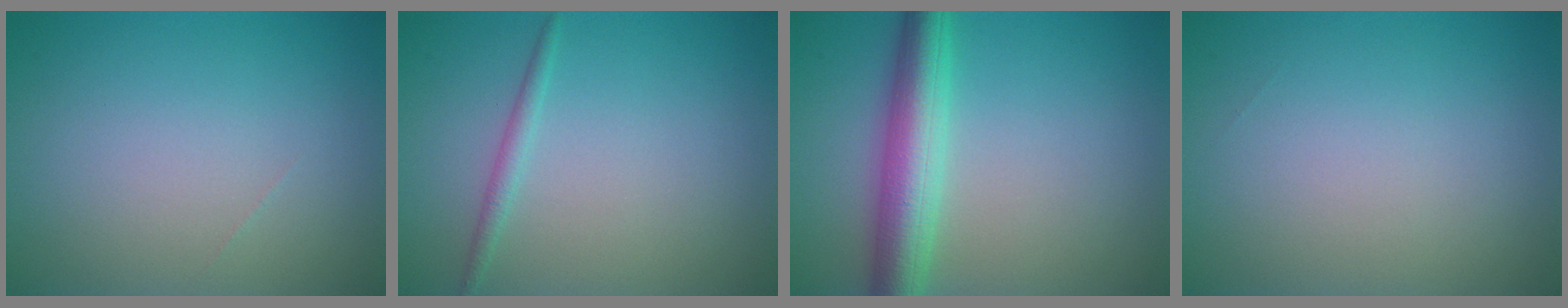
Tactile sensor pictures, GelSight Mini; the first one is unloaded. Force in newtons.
{"total": 1.2, "press": 1.2, "slide": 0.1}
{"total": 5.8, "press": 5.8, "slide": 0.2}
{"total": 0.0}